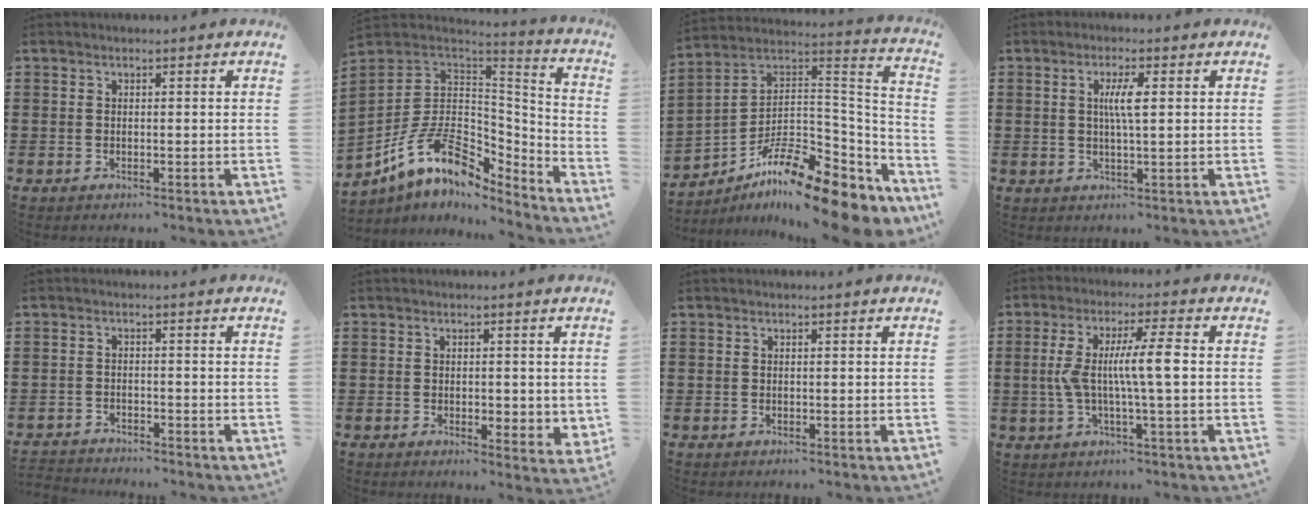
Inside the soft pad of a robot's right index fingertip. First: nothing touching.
{"total": 13.8, "force": [-6.1, 8.4, 9.0], "torque": [-0.198, 0.009, -0.106]}
{"total": 14.4, "force": [-10.5, 3.8, 9.1], "torque": [-0.146, 0.024, -0.190]}
{"total": 3.7, "force": [0.7, 0.5, 3.6], "torque": [-0.071, 0.002, 0.008]}
{"total": 1.9, "force": [-1.9, 0.2, -0.2], "torque": [-0.003, 0.002, -0.043]}
{"total": 2.0, "force": [0.3, 1.3, 1.5], "torque": [-0.024, 0.005, 0.004]}
{"total": 0.0}
{"total": 8.3, "force": [0.0, 0.5, 8.3], "torque": [-0.157, -0.002, -0.009]}